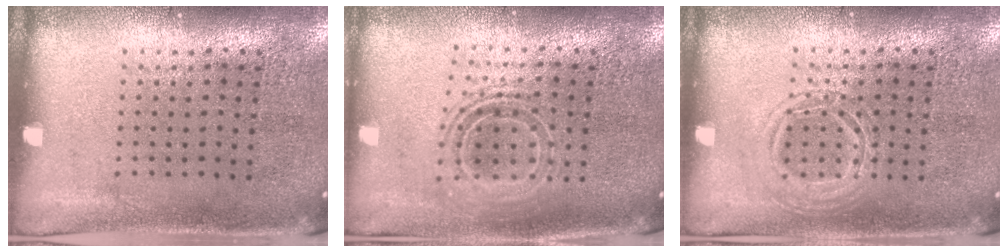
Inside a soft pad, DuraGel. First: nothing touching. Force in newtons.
{"total": 1.8, "press": 1.3, "slide": 1.1}
{"total": 1.6, "press": 1.6, "slide": 0.2}